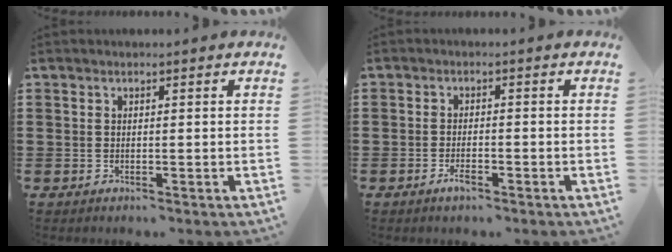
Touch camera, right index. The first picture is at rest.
{"total": 2.3, "force": [-1.4, 0.6, 1.7], "torque": [-0.036, -0.004, -0.028]}